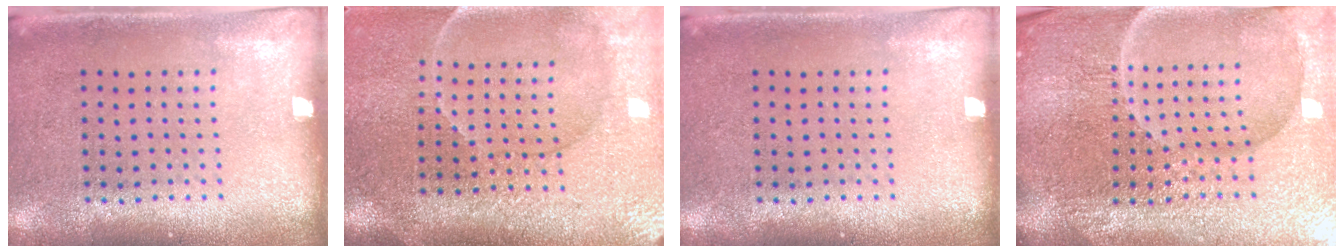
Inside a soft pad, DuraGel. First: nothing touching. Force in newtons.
{"total": 4.1, "press": 3.7, "slide": 1.7}
{"total": 0.0}
{"total": 6.7, "press": 6.0, "slide": 3.0}